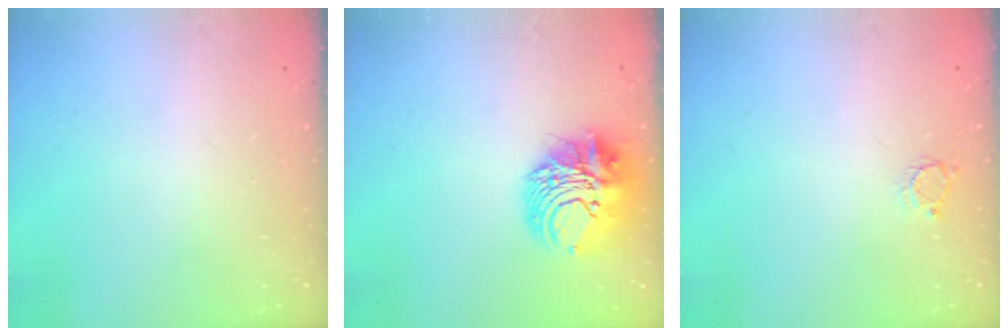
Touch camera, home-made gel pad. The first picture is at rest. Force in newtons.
{"total": 12.3, "press": 12.2, "slide": 1.6}
{"total": 2.6, "press": 2.6, "slide": 0.2}